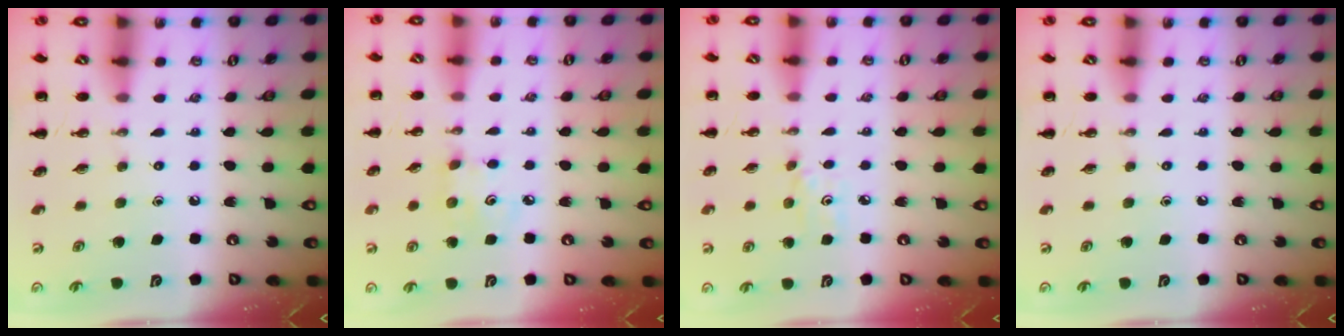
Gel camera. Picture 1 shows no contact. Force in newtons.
{"total": 5.4, "press": 5.3, "slide": 1.0}
{"total": 3.0, "press": 2.8, "slide": 1.1}
{"total": 0.0}